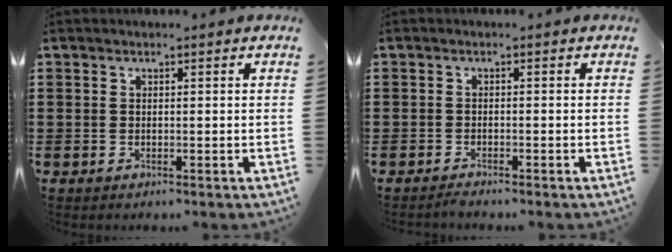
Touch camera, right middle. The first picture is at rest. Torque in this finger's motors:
{"motor_torque": [-1.01, 1.00, -0.03, -0.01]}